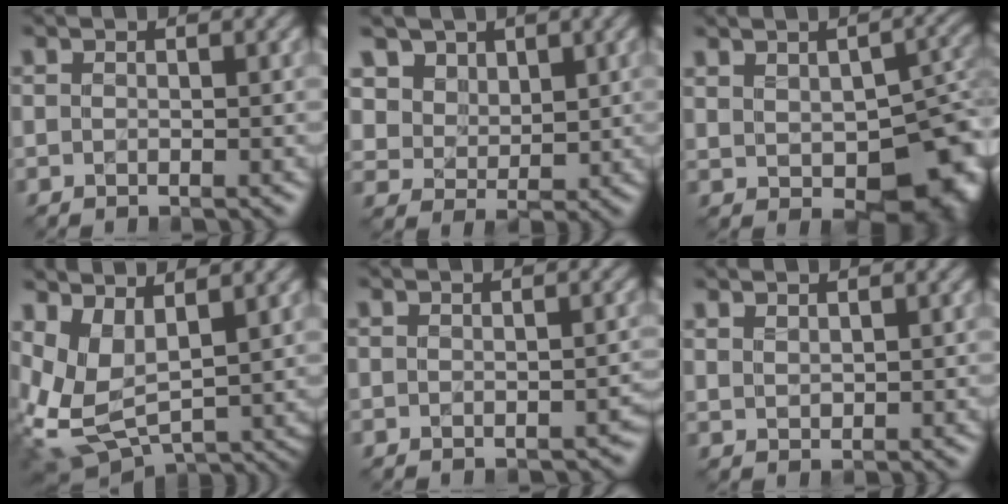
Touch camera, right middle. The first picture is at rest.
{"total": 5.8, "force": [3.3, 4.5, 1.6], "torque": [-0.043, -0.005, 0.053]}
{"total": 10.8, "force": [-2.1, 6.3, 8.6], "torque": [-0.108, -0.028, -0.004]}
{"total": 6.1, "force": [2.0, 3.0, 5.0], "torque": [-0.115, -0.007, 0.041]}
{"total": 2.0, "force": [-1.1, 1.3, 1.0], "torque": [-0.001, -0.008, -0.012]}
{"total": 0.9, "force": [0.8, 0.3, 0.3], "torque": [-0.007, -0.003, 0.021]}